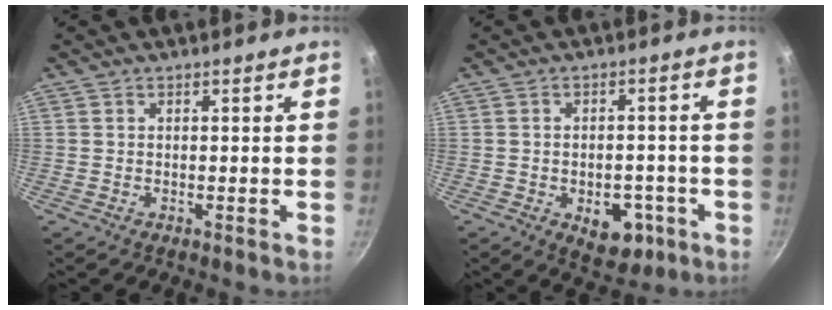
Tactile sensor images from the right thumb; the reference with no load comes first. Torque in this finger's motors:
{"motor_torque": [-0.63, 0.09, -0.14, 0.00, 0.13]}